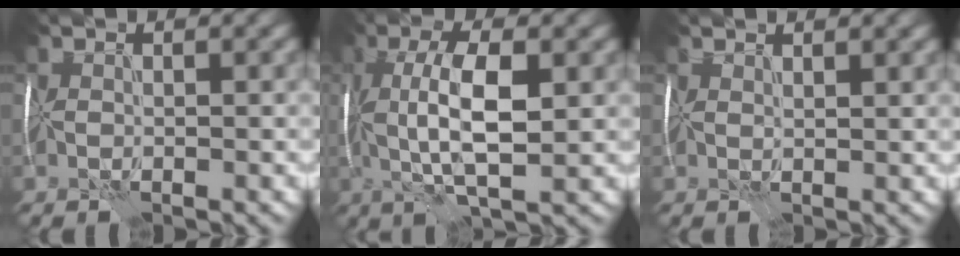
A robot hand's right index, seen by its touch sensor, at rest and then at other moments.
{"total": 6.0, "force": [0.7, 1.8, 5.7], "torque": [-0.130, 0.012, 0.012]}
{"total": 2.3, "force": [2.0, 0.5, 0.9], "torque": [-0.013, 0.014, 0.012]}